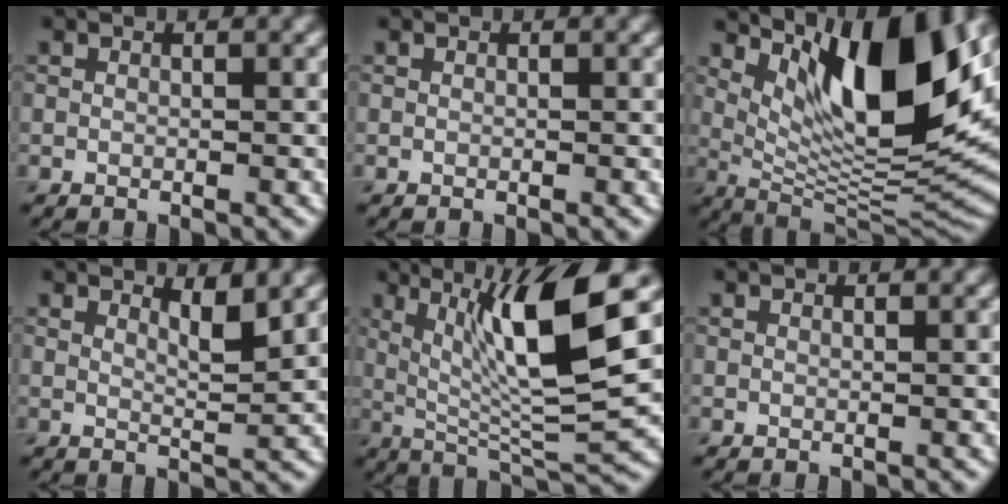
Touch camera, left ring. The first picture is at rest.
{"total": 0.0}
{"total": 12.7, "force": [4.6, 3.8, 11.2], "torque": [-0.169, -0.011, 0.087]}
{"total": 2.2, "force": [1.4, 0.4, 1.6], "torque": [-0.020, -0.006, 0.023]}
{"total": 10.2, "force": [2.8, 1.9, 9.6], "torque": [-0.154, -0.011, 0.056]}
{"total": 0.0}